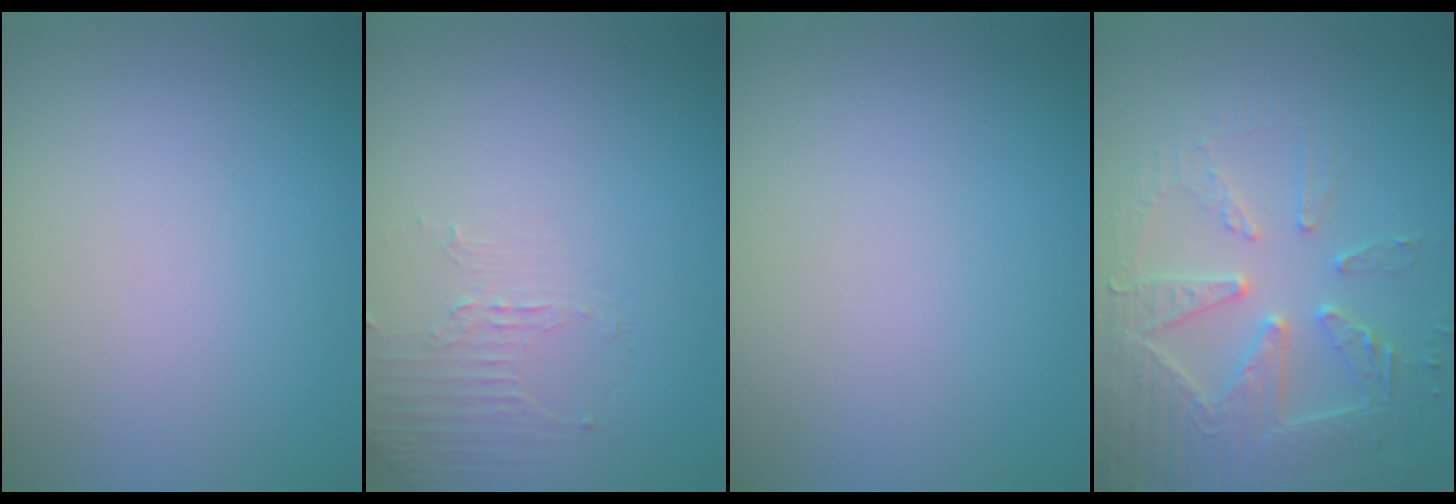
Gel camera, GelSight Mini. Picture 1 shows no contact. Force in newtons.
{"total": 1.2, "press": 0.4, "slide": 1.1}
{"total": 0.0}
{"total": 5.4, "press": 5.0, "slide": 2.1}